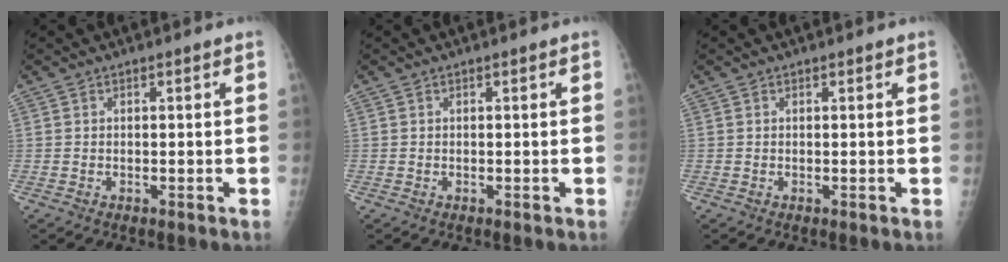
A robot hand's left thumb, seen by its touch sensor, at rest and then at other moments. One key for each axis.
{"total": 0.0}
{"total": 0.0}